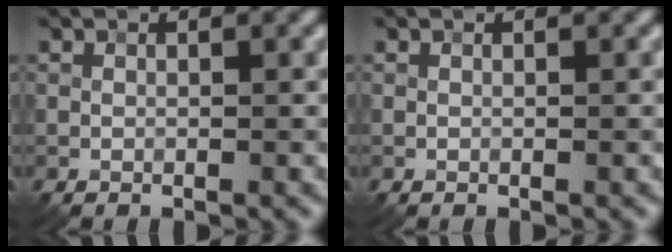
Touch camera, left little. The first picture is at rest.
{"total": 0.0}